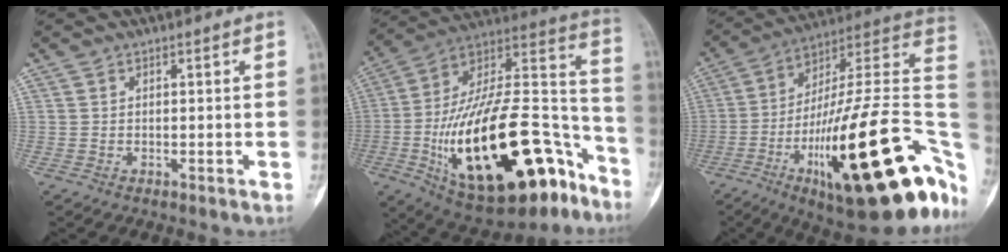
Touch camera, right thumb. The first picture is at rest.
{"total": 37.2, "force": [-15.8, 15.9, 29.6], "torque": [-0.458, 0.069, -0.240]}
{"total": 36.8, "force": [-12.0, 10.5, 33.2], "torque": [-0.412, 0.053, -0.187]}